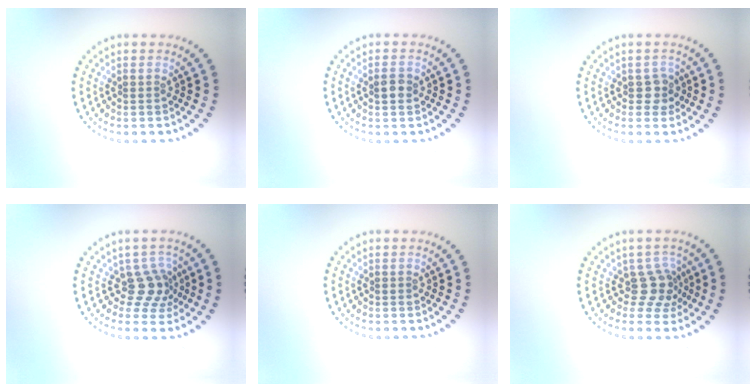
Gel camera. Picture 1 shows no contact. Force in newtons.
{"total": 1.4, "press": 1.4, "slide": 0.1}
{"total": 1.6, "press": 1.5, "slide": 0.6}
{"total": 2.8, "press": 2.0, "slide": 1.9}
{"total": 0.0}
{"total": 2.7, "press": 2.2, "slide": 1.7}